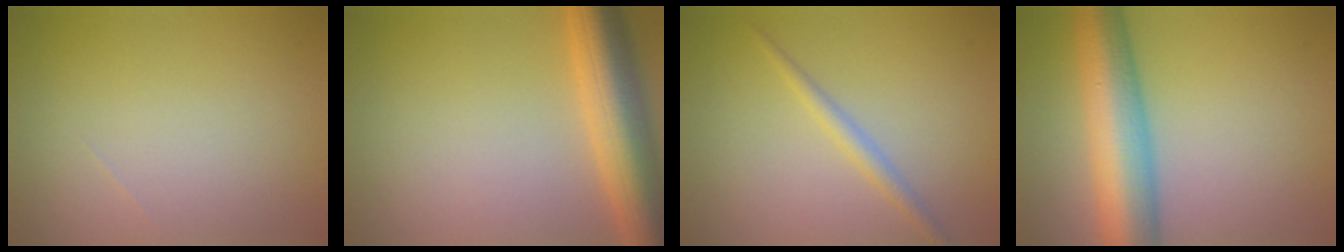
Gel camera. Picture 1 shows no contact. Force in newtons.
{"total": 7.6, "press": 7.6, "slide": 0.3}
{"total": 1.6, "press": 1.6, "slide": 0.1}
{"total": 9.3, "press": 9.3, "slide": 0.2}